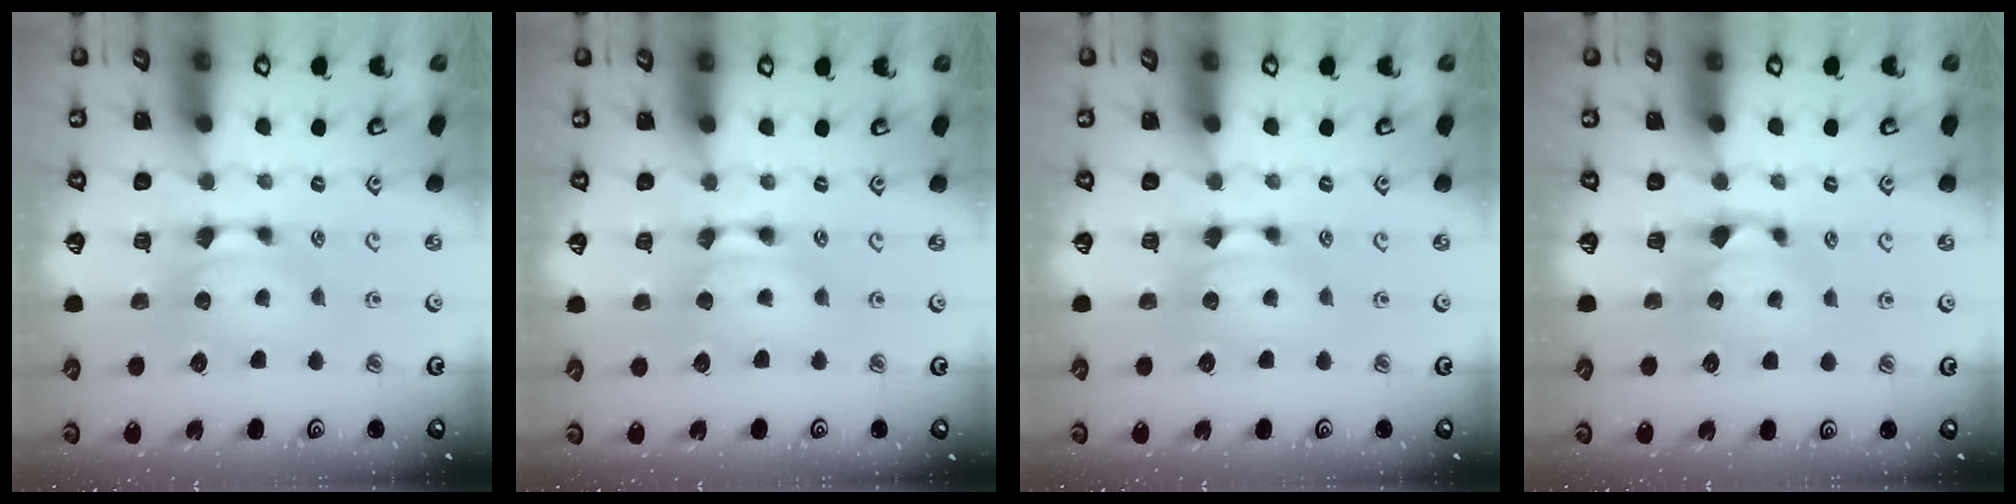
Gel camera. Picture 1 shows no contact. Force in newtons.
{"total": 1.6, "press": 1.6, "slide": 0.2}
{"total": 0.0}
{"total": 1.1, "press": 0.9, "slide": 0.7}